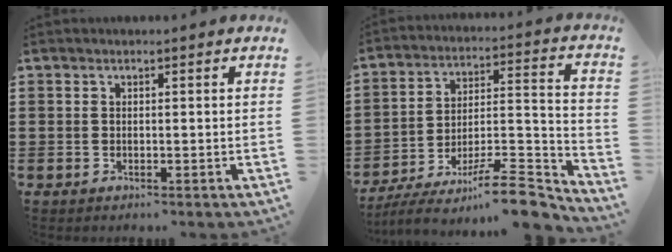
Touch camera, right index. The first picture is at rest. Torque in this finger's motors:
{"motor_torque": [-0.12, -0.14, -0.43, -0.21]}